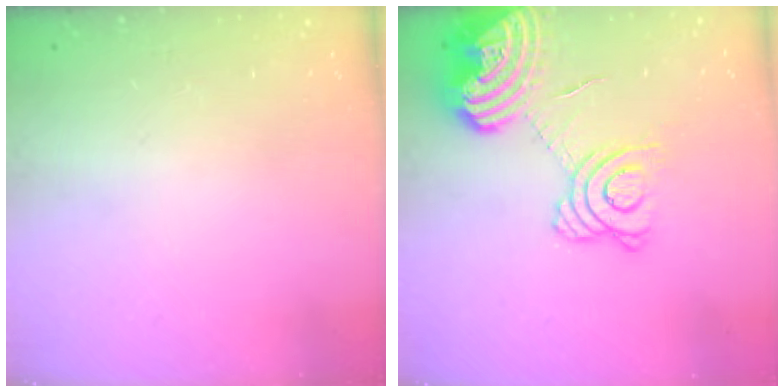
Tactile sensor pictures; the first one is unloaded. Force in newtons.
{"total": 18.4, "press": 18.2, "slide": 2.6}